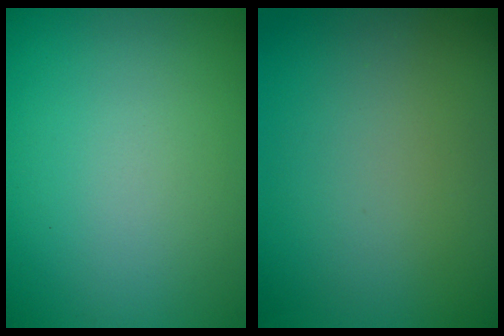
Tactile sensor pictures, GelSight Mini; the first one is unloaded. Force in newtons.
{"total": 0.0}